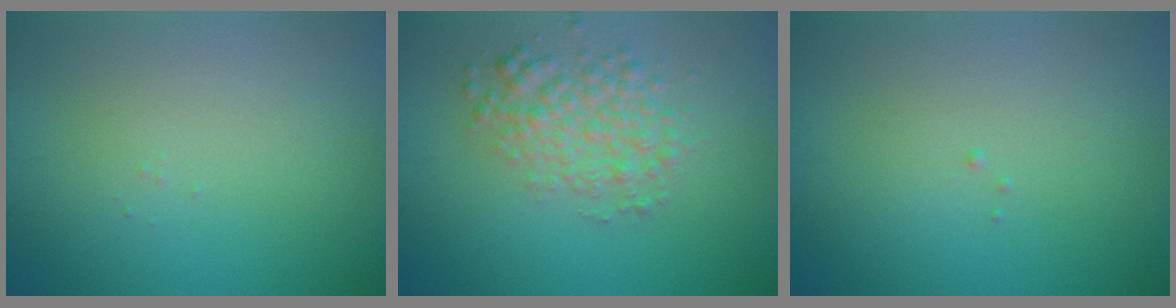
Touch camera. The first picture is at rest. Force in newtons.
{"total": 3.6, "press": 3.6, "slide": 0.1}
{"total": 0.0}